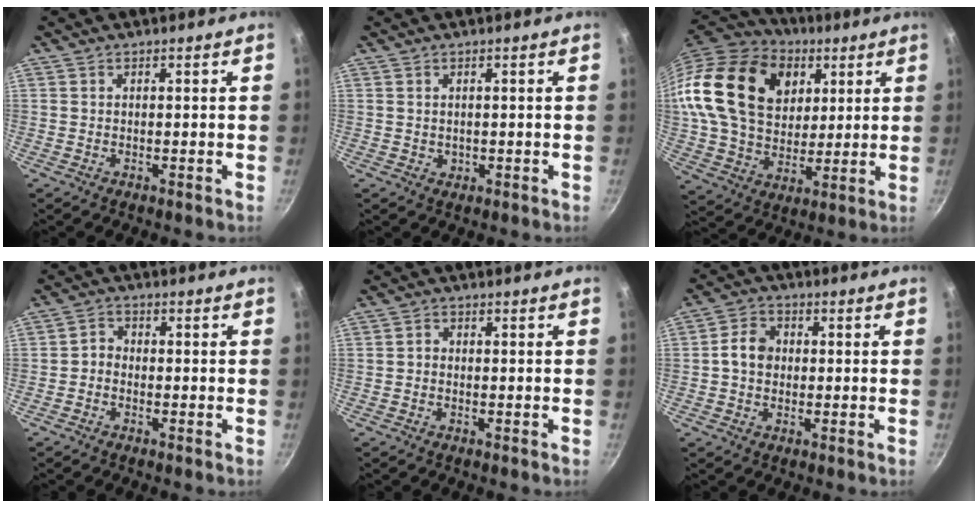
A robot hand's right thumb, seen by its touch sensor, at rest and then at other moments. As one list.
[{"total": 0.7, "force": [0.2, 0.7, 0.3], "torque": [0.000, -0.001, 0.005]}, {"total": 26.3, "force": [8.7, 18.9, 16.1], "torque": [-0.275, -0.003, 0.154]}, {"total": 2.0, "force": [-1.0, 1.5, 0.9], "torque": [-0.015, 0.017, -0.026]}, {"total": 0.9, "force": [-0.4, 0.8, 0.4], "torque": [-0.006, 0.005, -0.008]}, {"total": 5.5, "force": [0.1, 4.4, 3.3], "torque": [-0.046, 0.015, -0.009]}]